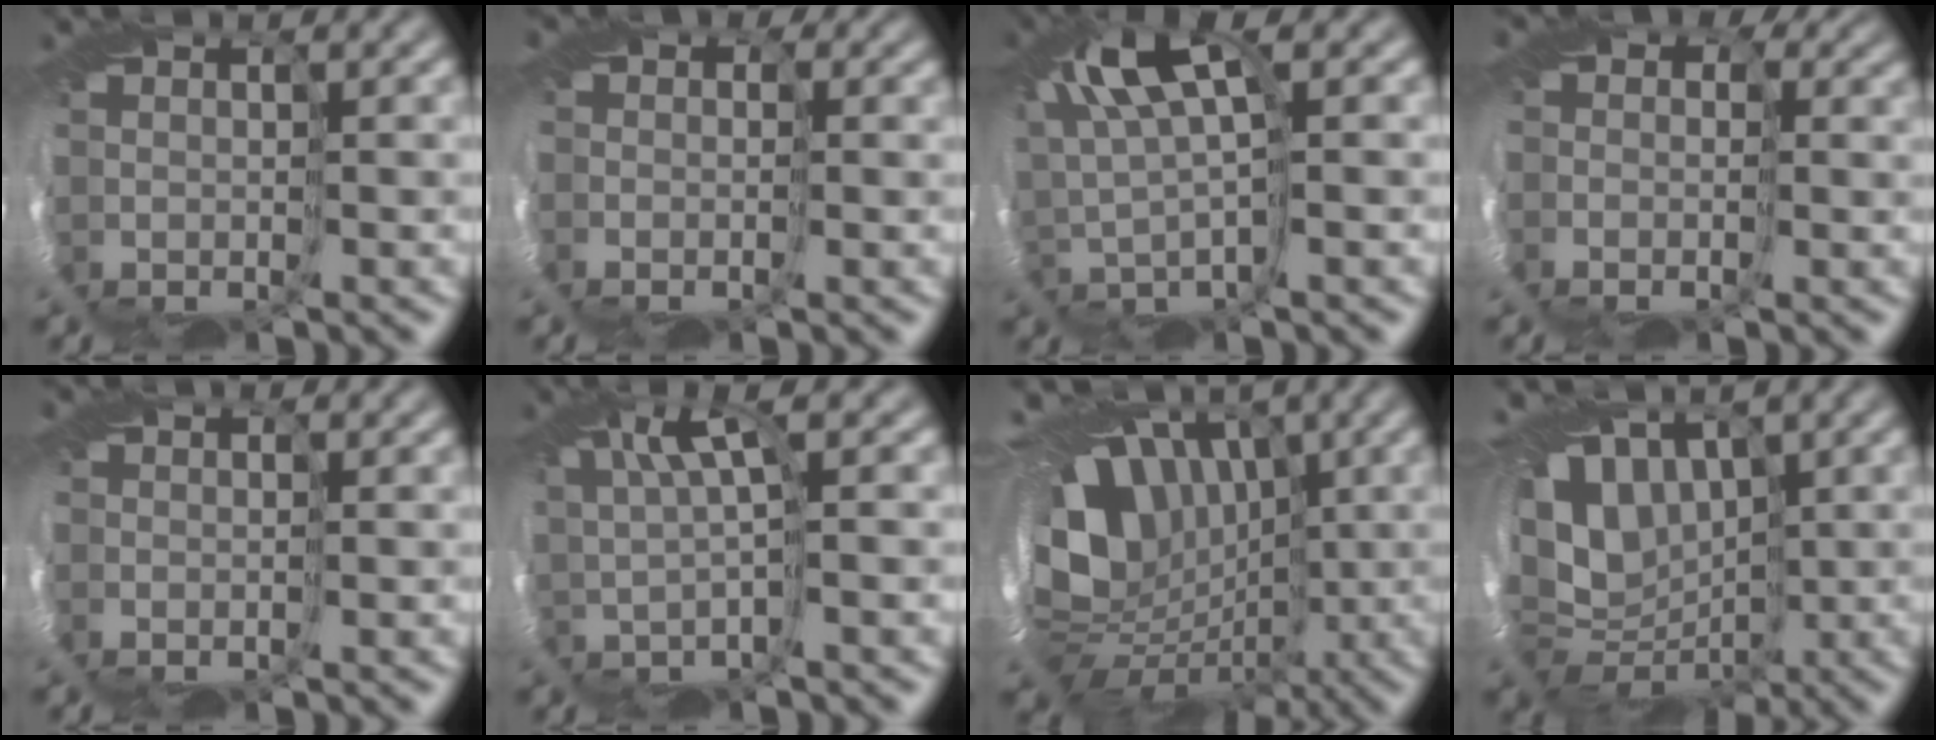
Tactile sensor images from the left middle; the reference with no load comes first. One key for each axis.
{"total": 7.4, "fx": 0.5, "fy": 6.0, "fz": 4.3, "tx": -0.064, "ty": 0.005, "tz": -0.019}
{"total": 6.3, "fx": 1.9, "fy": 2.3, "fz": 5.5, "tx": -0.134, "ty": 0.013, "tz": 0.031}
{"total": 9.7, "fx": 1.2, "fy": 7.6, "fz": 5.9, "tx": -0.092, "ty": 0.009, "tz": -0.018}
{"total": 3.5, "fx": 0.3, "fy": 2.9, "fz": 2.0, "tx": -0.040, "ty": 0.005, "tz": 0.008}
{"total": 3.0, "fx": 0.8, "fy": 0.3, "fz": 2.9, "tx": -0.062, "ty": 0.005, "tz": 0.012}
{"total": 17.7, "fx": 0.9, "fy": 14.1, "fz": 10.6, "tx": -0.172, "ty": 0.011, "tz": -0.013}
{"total": 12.1, "fx": 2.6, "fy": 9.1, "fz": 7.6, "tx": -0.142, "ty": 0.012, "tz": 0.034}